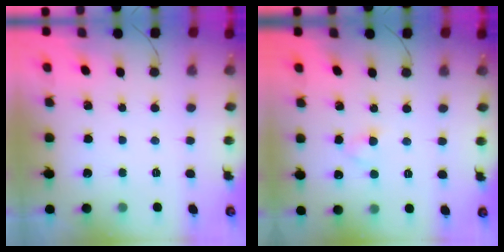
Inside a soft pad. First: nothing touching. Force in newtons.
{"total": 2.4, "press": 2.2, "slide": 1.0}